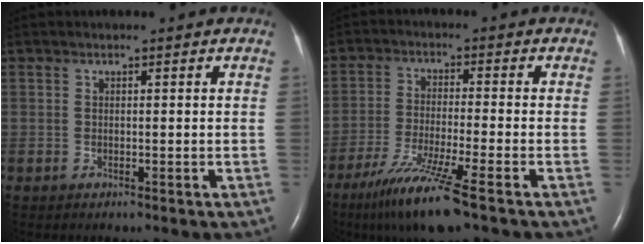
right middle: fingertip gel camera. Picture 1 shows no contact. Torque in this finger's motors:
{"motor_torque": [1.12, -1.02, 0.29, 0.12]}